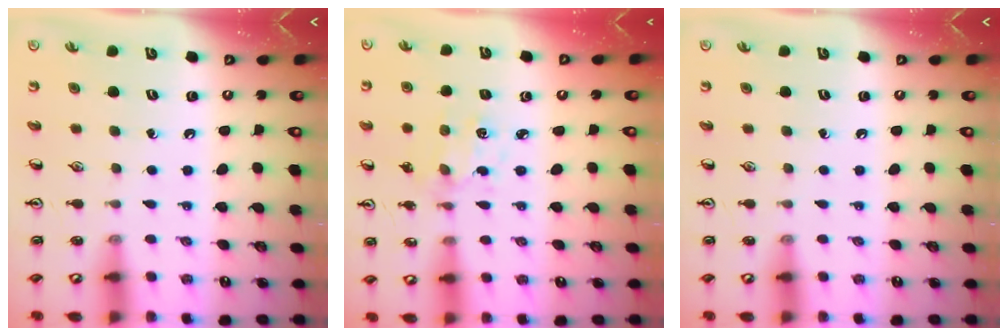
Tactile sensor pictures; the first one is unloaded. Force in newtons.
{"total": 1.9, "press": 1.9, "slide": 0.2}
{"total": 0.0}